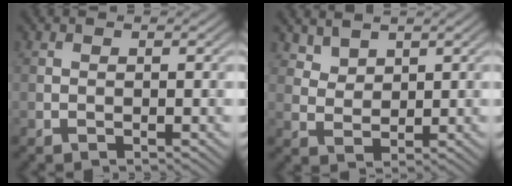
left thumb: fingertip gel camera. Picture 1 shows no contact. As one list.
[{"total": 3.1, "force": [2.5, 1.6, 0.9], "torque": [-0.027, -0.017, 0.072]}]